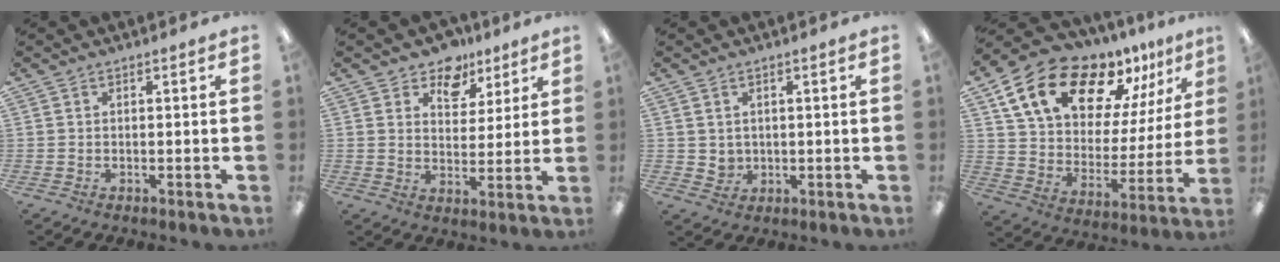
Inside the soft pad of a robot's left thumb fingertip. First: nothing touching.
{"total": 9.0, "force": [6.7, 5.6, 2.2], "torque": [-0.036, -0.040, 0.122]}
{"total": 2.5, "force": [1.1, 2.2, 0.3], "torque": [-0.003, -0.003, 0.019]}
{"total": 19.2, "force": [14.3, 8.6, 9.5], "torque": [-0.167, -0.098, 0.251]}